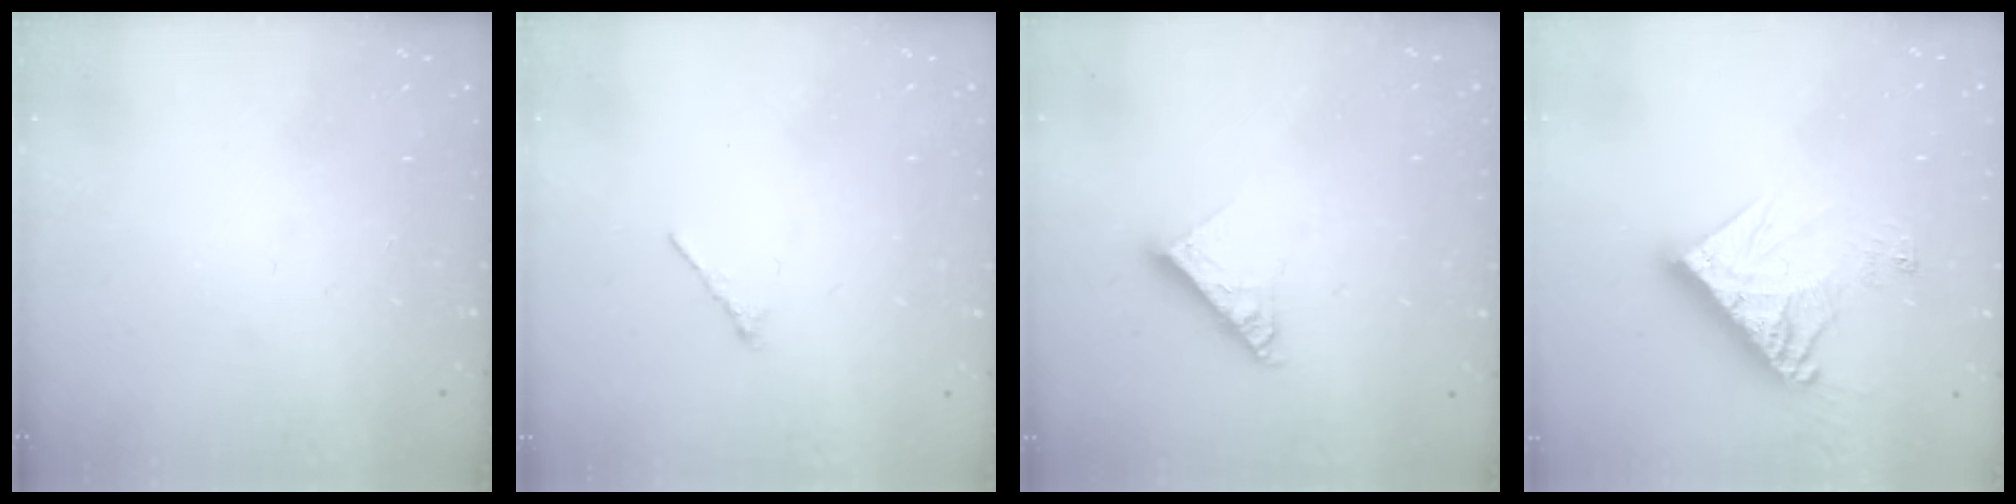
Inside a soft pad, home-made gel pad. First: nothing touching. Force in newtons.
{"total": 0.8, "press": 0.7, "slide": 0.4}
{"total": 8.6, "press": 8.6, "slide": 0.8}
{"total": 13.1, "press": 13.0, "slide": 1.2}